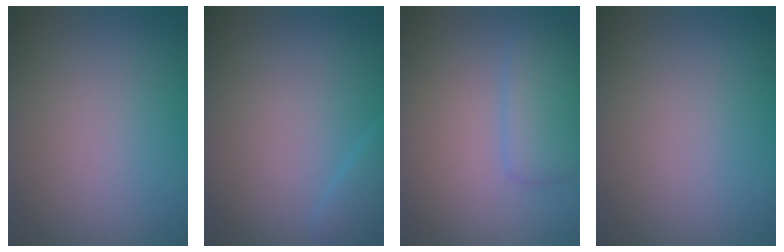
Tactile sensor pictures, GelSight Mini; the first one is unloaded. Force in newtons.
{"total": 1.3, "press": 1.3, "slide": 0.1}
{"total": 2.8, "press": 2.8, "slide": 0.2}
{"total": 0.0}